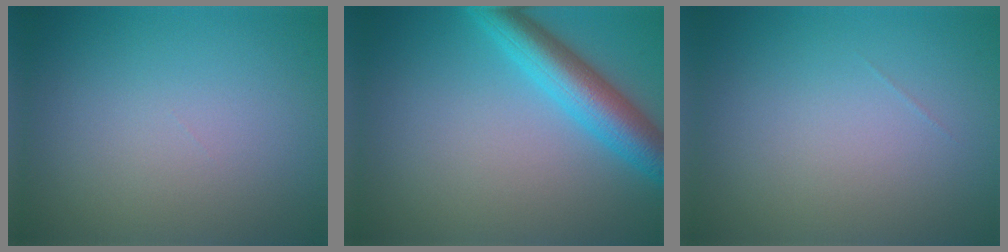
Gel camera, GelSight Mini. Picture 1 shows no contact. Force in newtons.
{"total": 5.4, "press": 5.4, "slide": 0.1}
{"total": 0.0}